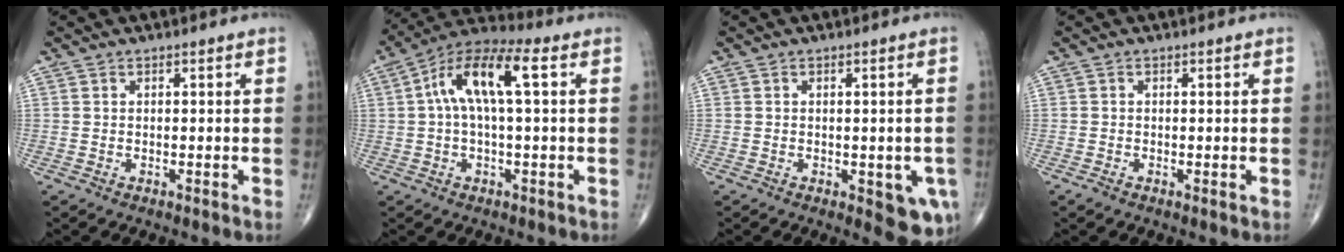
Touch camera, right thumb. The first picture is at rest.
{"total": 12.0, "force": [2.3, 4.0, 11.1], "torque": [-0.225, 0.040, 0.033]}
{"total": 7.1, "force": [-2.2, 3.0, 6.0], "torque": [-0.047, -0.008, -0.022]}
{"total": 1.1, "force": [-0.4, 0.4, 0.9], "torque": [-0.019, -0.004, -0.011]}